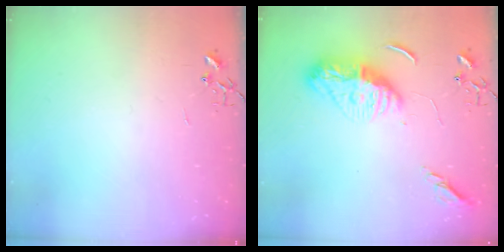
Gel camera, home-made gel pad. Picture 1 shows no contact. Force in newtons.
{"total": 14.0, "press": 14.0, "slide": 1.2}